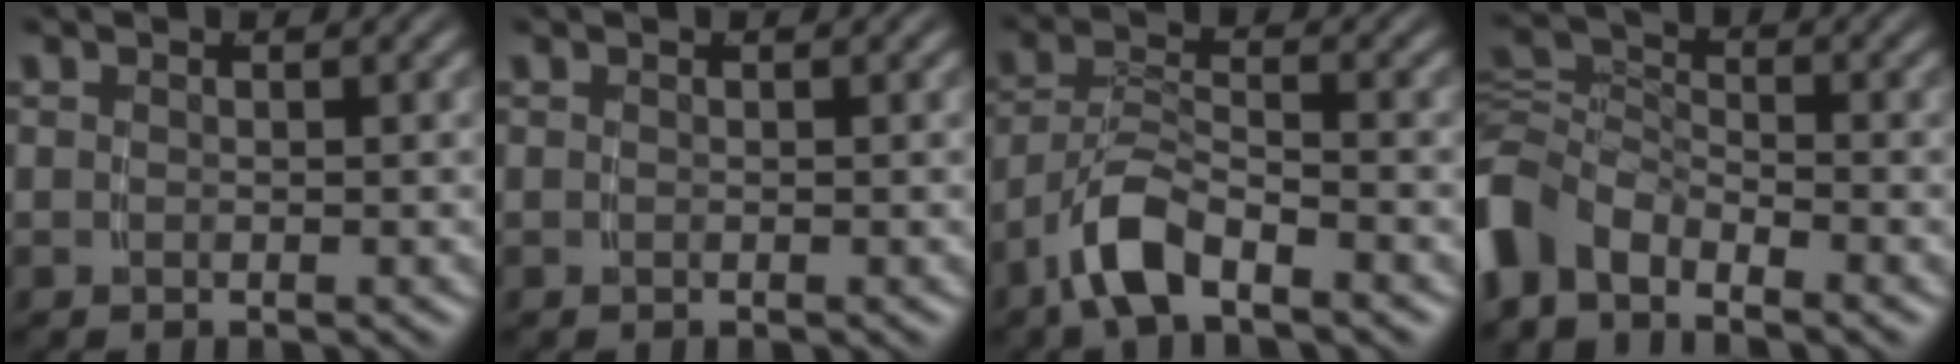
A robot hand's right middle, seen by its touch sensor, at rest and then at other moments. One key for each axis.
{"total": 0.0}
{"total": 4.0, "fx": -2.7, "fy": 1.2, "fz": 2.8, "tx": -0.057, "ty": -0.003, "tz": -0.047}
{"total": 5.4, "fx": -2.8, "fy": 3.7, "fz": 2.8, "tx": -0.075, "ty": -0.023, "tz": -0.048}